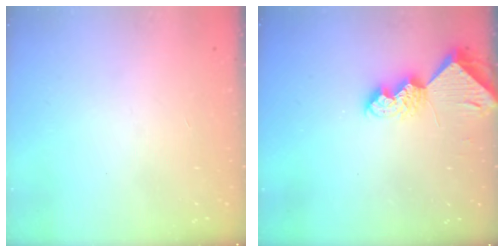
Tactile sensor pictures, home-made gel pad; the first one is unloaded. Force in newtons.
{"total": 8.0, "press": 7.9, "slide": 0.8}